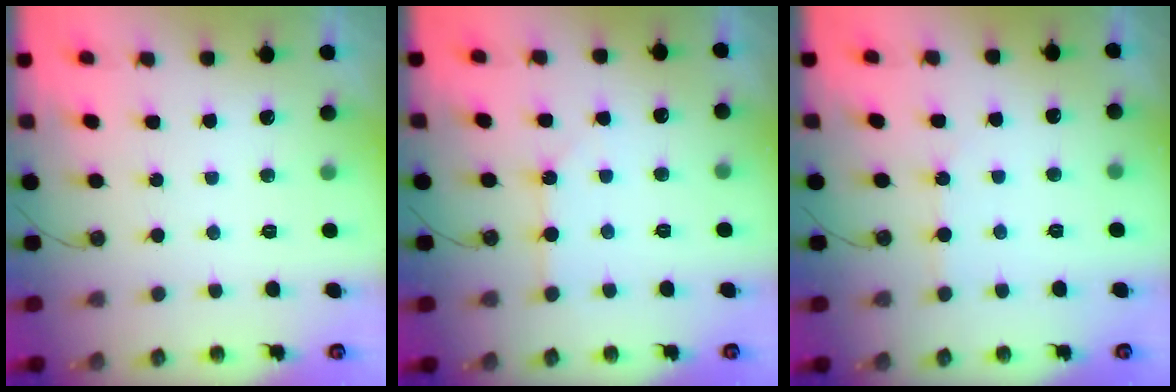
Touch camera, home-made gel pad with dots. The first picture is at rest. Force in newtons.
{"total": 1.5, "press": 1.5, "slide": 0.3}
{"total": 2.6, "press": 2.6, "slide": 0.4}